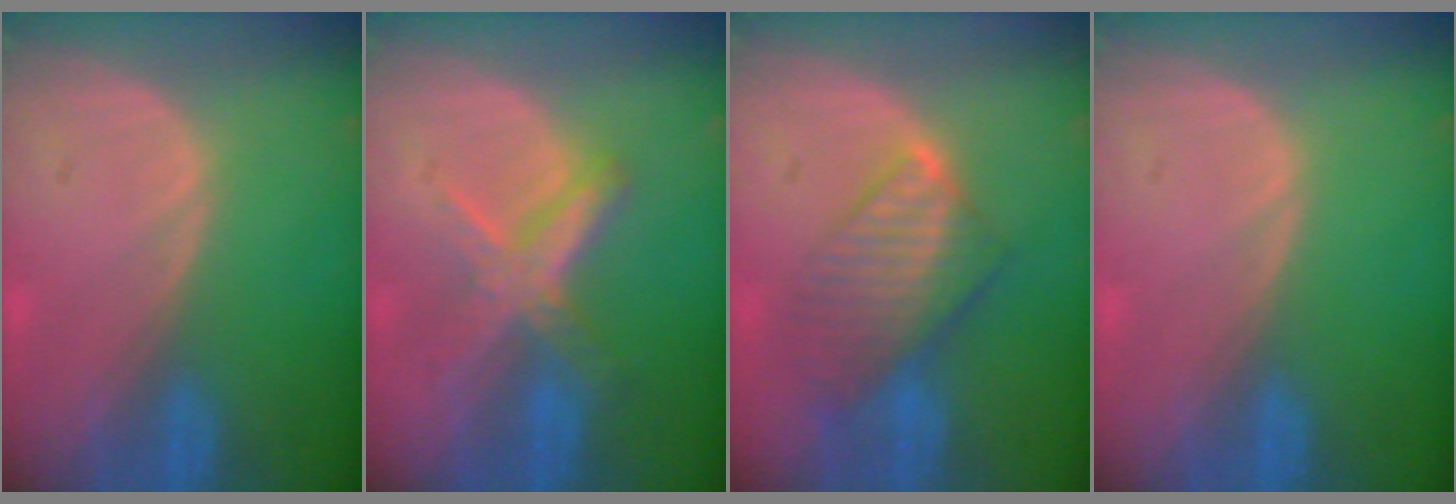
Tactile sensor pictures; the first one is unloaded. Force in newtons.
{"total": 6.7, "press": 5.9, "slide": 3.2}
{"total": 8.3, "press": 7.1, "slide": 4.1}
{"total": 0.0}